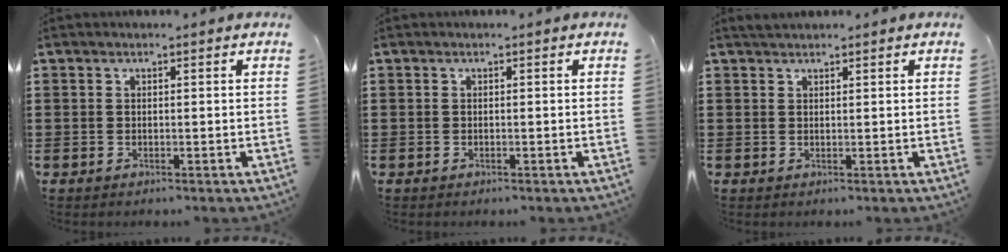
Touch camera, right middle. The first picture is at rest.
{"total": 0.0}
{"total": 1.3, "force": [1.2, 0.3, 0.3], "torque": [-0.008, 0.001, 0.023]}